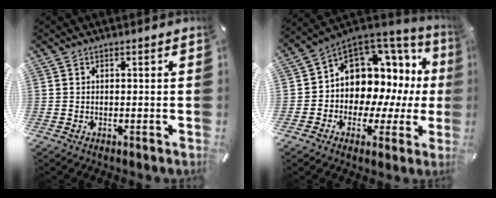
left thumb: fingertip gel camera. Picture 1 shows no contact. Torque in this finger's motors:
{"motor_torque": [2.50, 2.51, 1.91, -0.07, 0.15]}